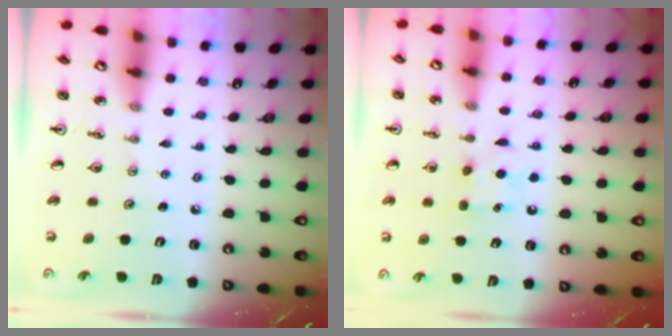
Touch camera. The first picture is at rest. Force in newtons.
{"total": 6.4, "press": 6.3, "slide": 0.6}